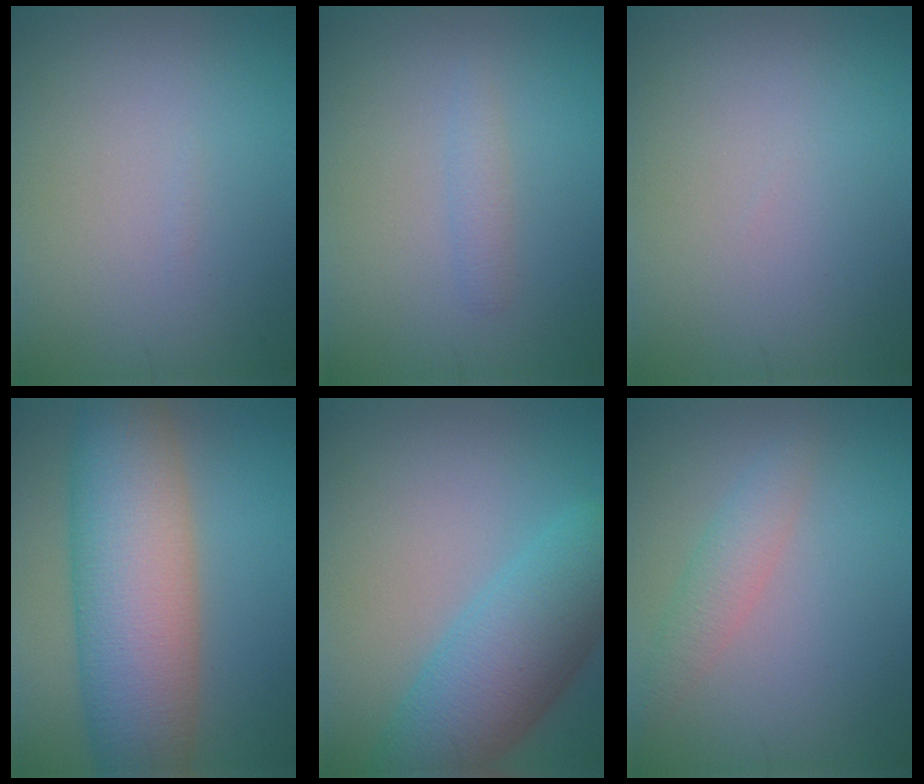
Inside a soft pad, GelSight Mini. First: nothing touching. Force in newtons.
{"total": 1.1, "press": 1.1, "slide": 0.1}
{"total": 0.0}
{"total": 10.7, "press": 10.7, "slide": 0.6}
{"total": 7.8, "press": 7.8, "slide": 0.2}
{"total": 2.2, "press": 2.2, "slide": 0.1}